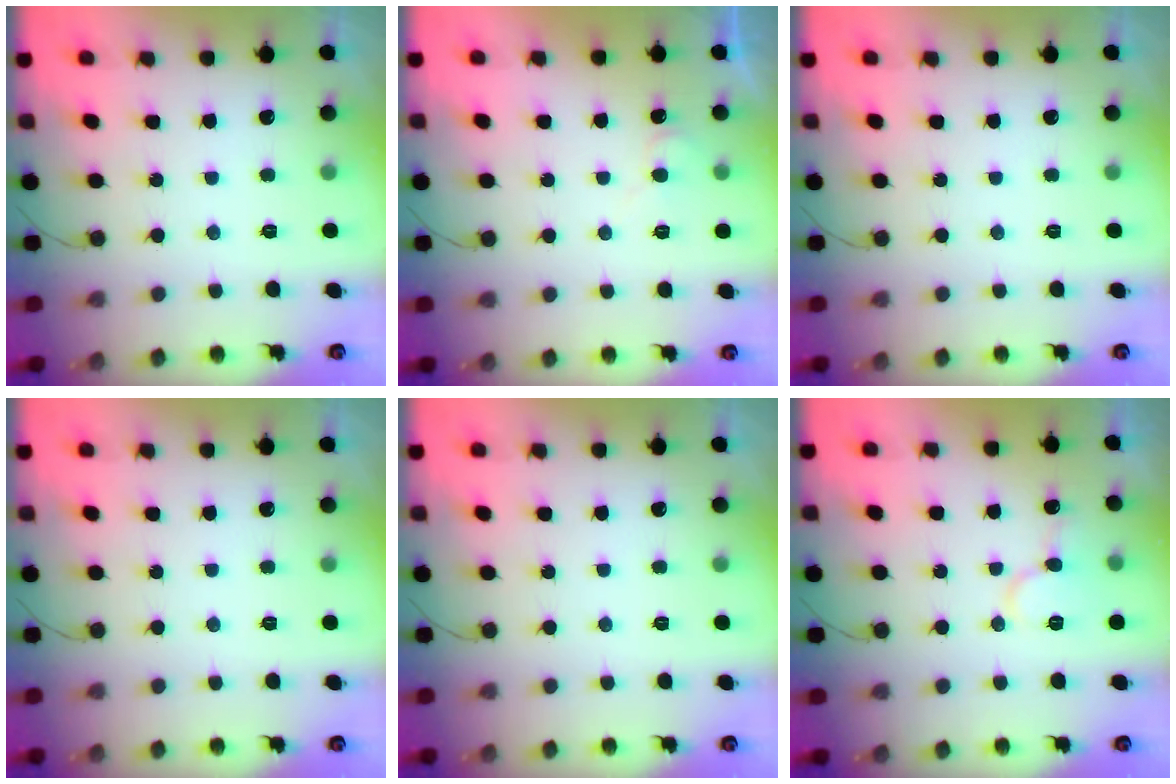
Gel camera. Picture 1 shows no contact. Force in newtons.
{"total": 4.7, "press": 4.7, "slide": 0.6}
{"total": 0.0}
{"total": 0.0}
{"total": 0.0}
{"total": 9.2, "press": 9.1, "slide": 1.1}